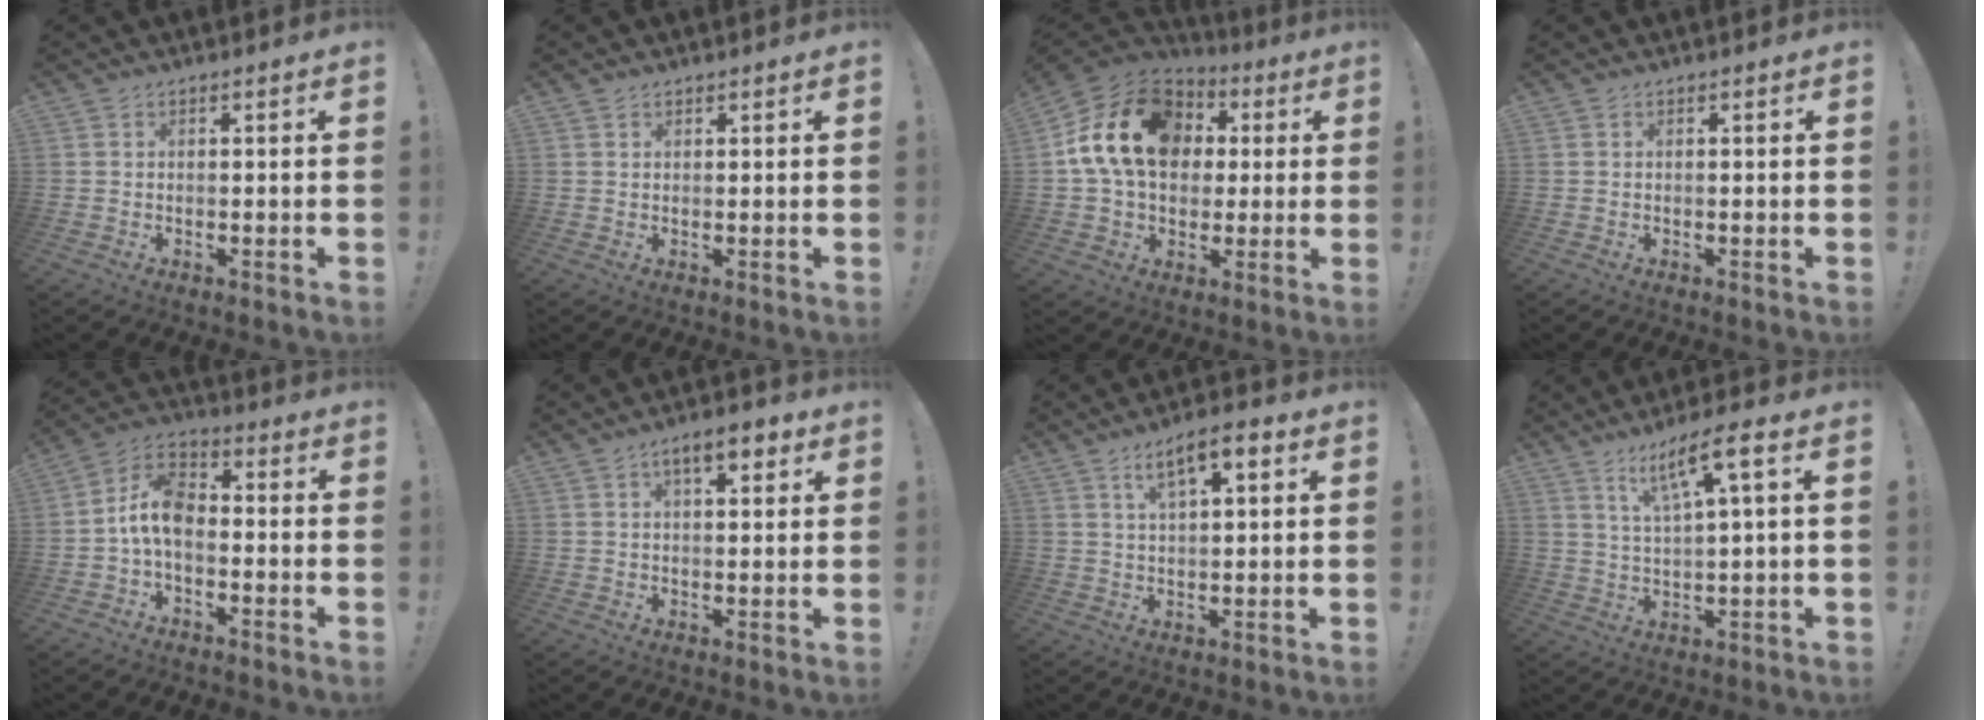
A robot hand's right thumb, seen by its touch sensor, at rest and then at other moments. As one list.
[{"total": 0.9, "force": [0.8, 0.5, 0.1], "torque": [0.004, -0.004, 0.015]}, {"total": 21.0, "force": [4.7, 15.5, 13.4], "torque": [-0.221, 0.002, 0.090]}, {"total": 0.0}, {"total": 10.3, "force": [-1.9, 6.3, 7.9], "torque": [-0.169, 0.016, -0.033]}, {"total": 6.7, "force": [3.2, 2.6, 5.3], "torque": [-0.071, -0.004, 0.049]}, {"total": 7.6, "force": [3.4, 2.5, 6.3], "torque": [-0.097, -0.008, 0.054]}, {"total": 9.8, "force": [4.6, 1.1, 8.6], "torque": [-0.148, -0.015, 0.071]}]